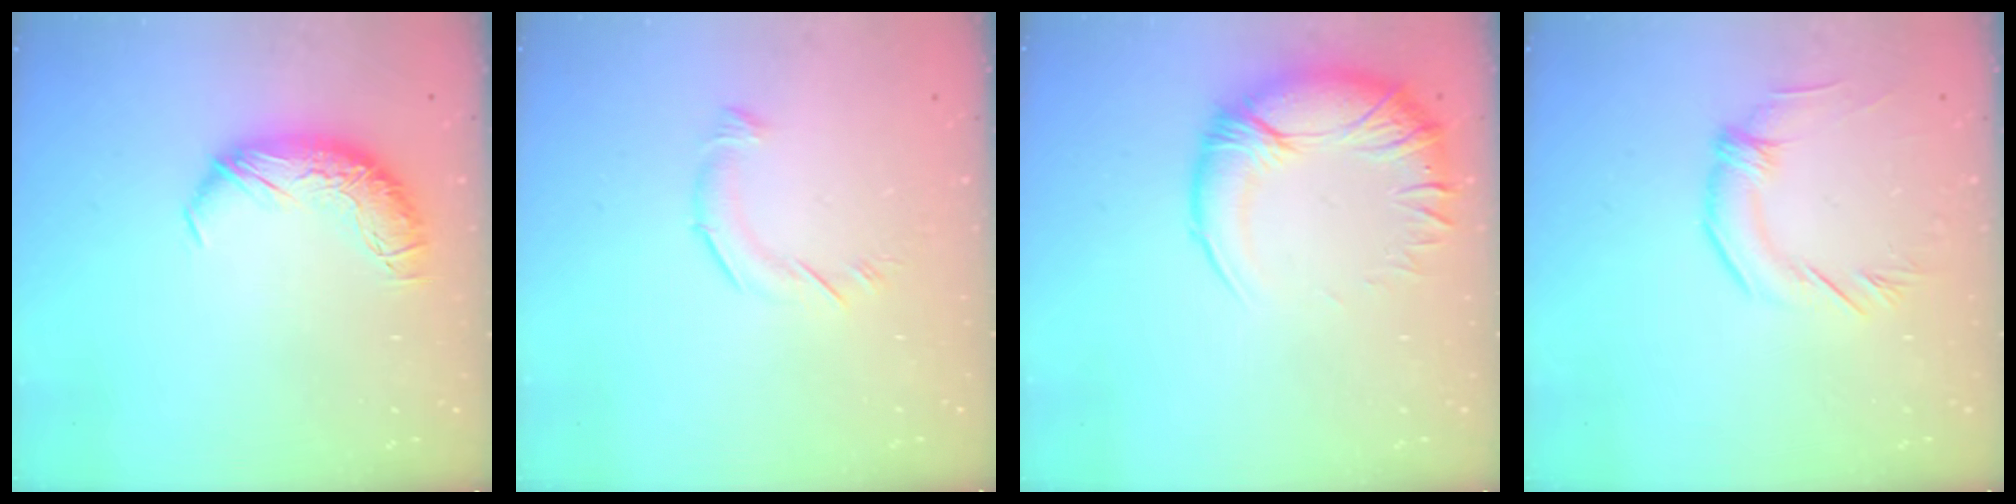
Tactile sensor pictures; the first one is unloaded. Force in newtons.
{"total": 4.9, "press": 4.9, "slide": 0.5}
{"total": 4.8, "press": 2.9, "slide": 3.8}
{"total": 1.3, "press": 1.3, "slide": 0.4}